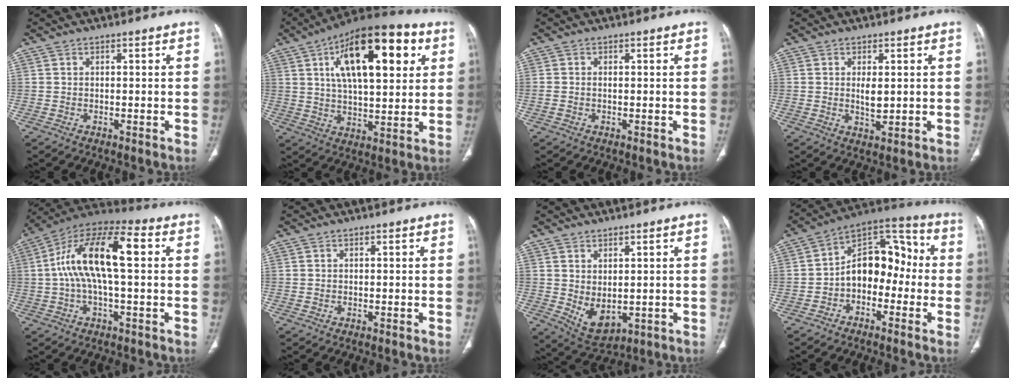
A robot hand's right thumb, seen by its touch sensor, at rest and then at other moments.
{"total": 22.4, "force": [7.9, 9.6, 18.7], "torque": [-0.265, -0.003, 0.119]}
{"total": 1.1, "force": [-0.2, 0.8, 0.8], "torque": [-0.026, 0.005, -0.001]}
{"total": 3.3, "force": [0.5, 1.3, 3.0], "torque": [-0.049, -0.011, 0.012]}
{"total": 16.3, "force": [1.8, 6.0, 15.0], "torque": [-0.284, 0.043, 0.024]}
{"total": 0.0}
{"total": 6.4, "force": [-0.2, 3.9, 5.1], "torque": [-0.072, -0.012, 0.021]}
{"total": 13.1, "force": [-2.0, 8.9, 9.5], "torque": [-0.104, 0.053, -0.051]}